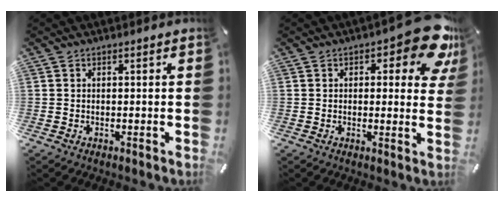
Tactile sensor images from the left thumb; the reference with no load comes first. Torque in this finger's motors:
{"motor_torque": [0.97, 0.94, 0.27, -0.06, -0.02]}